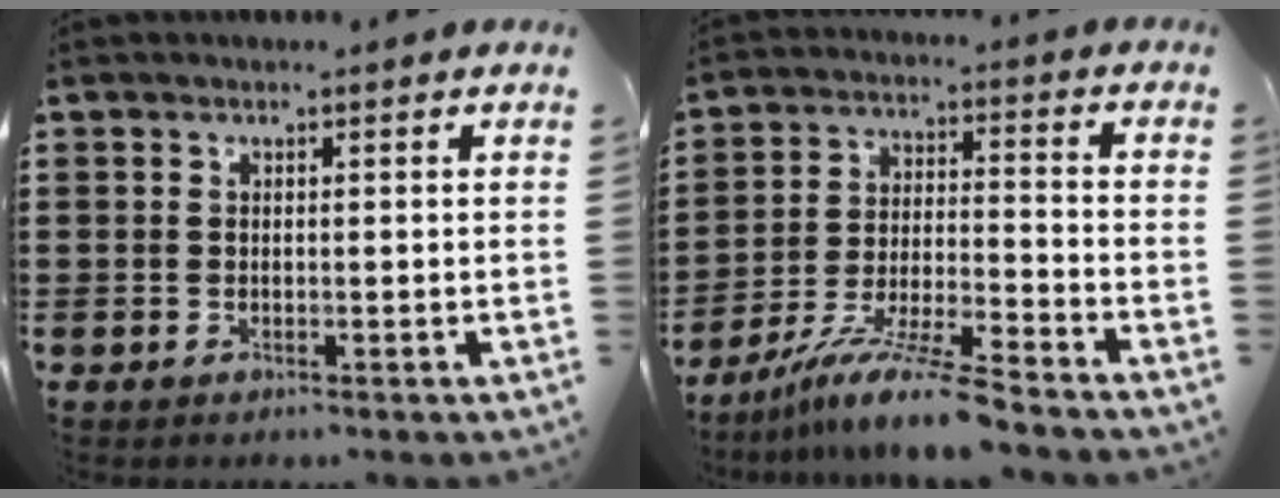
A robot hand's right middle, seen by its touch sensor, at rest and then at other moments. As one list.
[{"total": 9.8, "force": [-8.3, -0.2, 5.1], "torque": [-0.096, 0.002, -0.161]}]